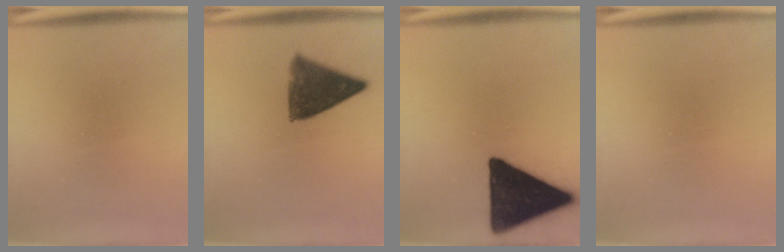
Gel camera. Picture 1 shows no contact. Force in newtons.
{"total": 10.5}
{"total": 19.3}
{"total": 0.0}